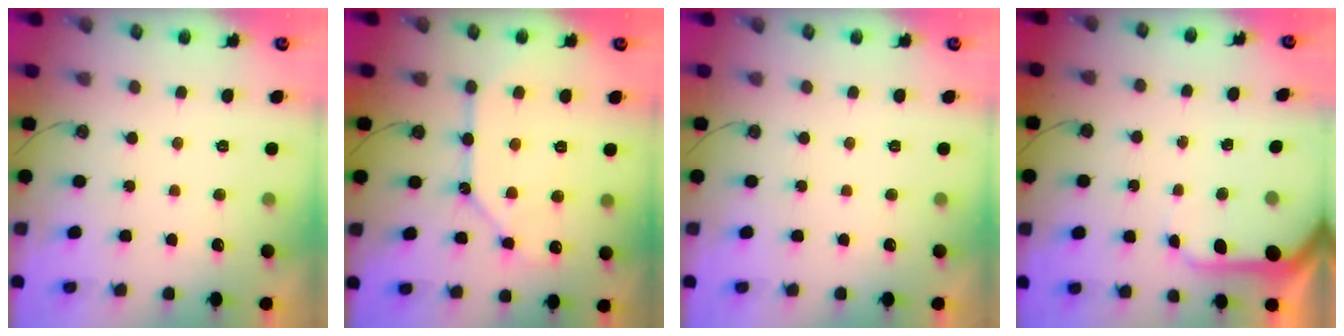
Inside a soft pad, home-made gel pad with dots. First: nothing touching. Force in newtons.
{"total": 11.2, "press": 11.1, "slide": 1.0}
{"total": 0.0}
{"total": 7.3, "press": 7.3, "slide": 0.7}